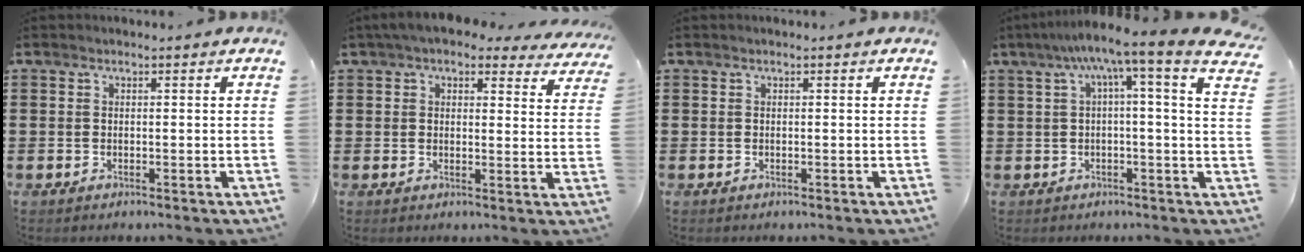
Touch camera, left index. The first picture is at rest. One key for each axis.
{"total": 4.9, "fx": 4.0, "fy": 1.4, "fz": 2.4, "tx": -0.060, "ty": -0.006, "tz": 0.073}
{"total": 0.0}
{"total": 6.4, "fx": 2.4, "fy": -0.2, "fz": 5.9, "tx": -0.121, "ty": -0.019, "tz": 0.034}